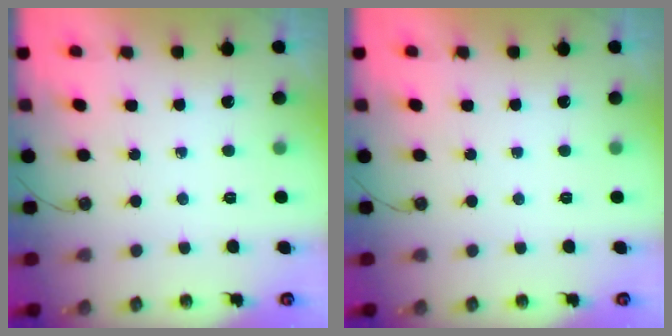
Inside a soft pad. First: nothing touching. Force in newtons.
{"total": 0.0}